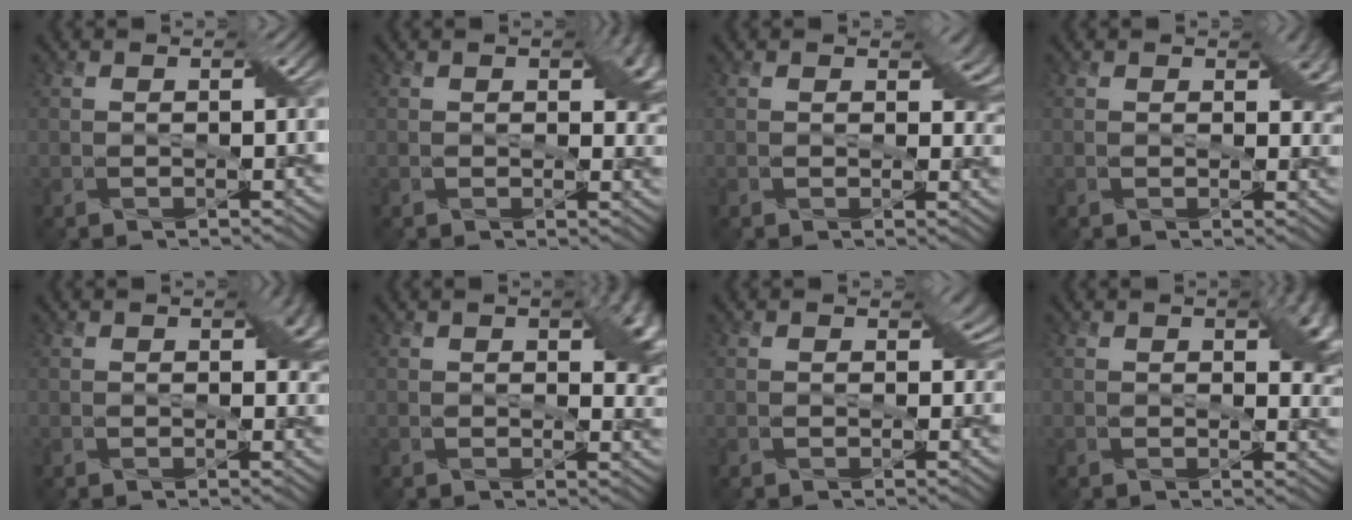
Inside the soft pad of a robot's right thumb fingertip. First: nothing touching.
{"total": 4.2, "force": [1.4, 2.3, 3.3], "torque": [-0.039, -0.001, 0.021]}
{"total": 2.9, "force": [1.4, 1.7, 1.9], "torque": [-0.025, -0.007, 0.021]}
{"total": 3.5, "force": [1.6, 1.9, 2.5], "torque": [-0.031, -0.005, 0.025]}
{"total": 3.4, "force": [1.1, 1.9, 2.6], "torque": [-0.030, -0.003, 0.018]}
{"total": 6.2, "force": [2.0, 3.1, 5.0], "torque": [-0.065, -0.003, 0.031]}
{"total": 1.6, "force": [0.8, 1.1, 0.8], "torque": [-0.010, -0.002, 0.012]}
{"total": 5.6, "force": [1.8, 2.7, 4.5], "torque": [-0.059, -0.003, 0.028]}